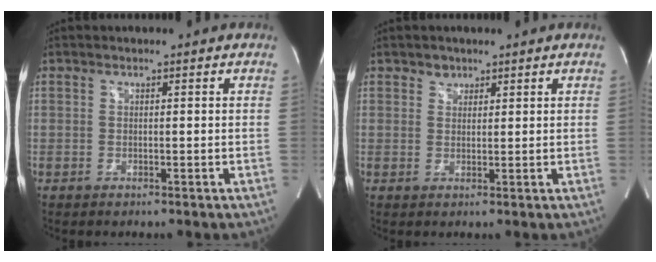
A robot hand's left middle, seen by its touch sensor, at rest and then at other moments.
{"total": 1.6, "force": [1.1, 1.1, 0.1], "torque": [0.006, -0.001, 0.015]}